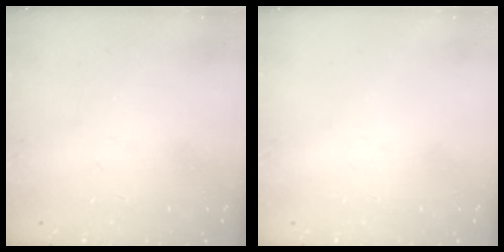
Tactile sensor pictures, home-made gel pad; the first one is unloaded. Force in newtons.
{"total": 0.0}